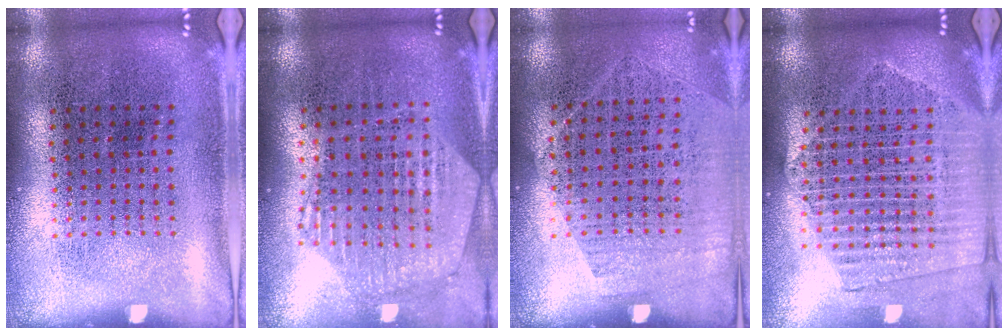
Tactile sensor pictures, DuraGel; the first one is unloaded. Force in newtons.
{"total": 1.1, "press": 1.1, "slide": 0.2}
{"total": 1.3, "press": 1.0, "slide": 0.7}
{"total": 2.1, "press": 1.9, "slide": 0.9}